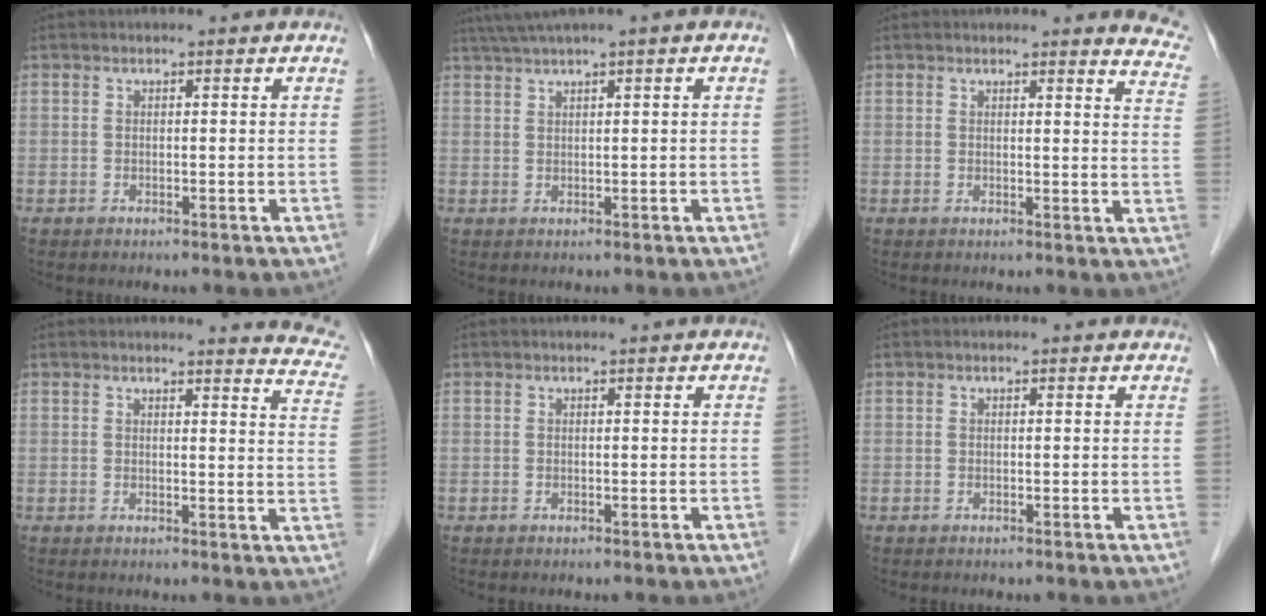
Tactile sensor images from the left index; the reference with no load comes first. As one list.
[{"total": 4.0, "force": [2.6, -0.7, 3.0], "torque": [-0.066, 0.019, 0.051]}, {"total": 8.8, "force": [8.5, 0.9, 2.4], "torque": [-0.001, -0.051, 0.055]}, {"total": 9.7, "force": [9.5, 0.3, 1.7], "torque": [0.002, -0.079, 0.069]}, {"total": 0.9, "force": [0.8, 0.0, 0.3], "torque": [-0.006, 0.005, 0.011]}, {"total": 1.7, "force": [1.6, 0.5, 0.5], "torque": [-0.013, 0.006, 0.007]}]